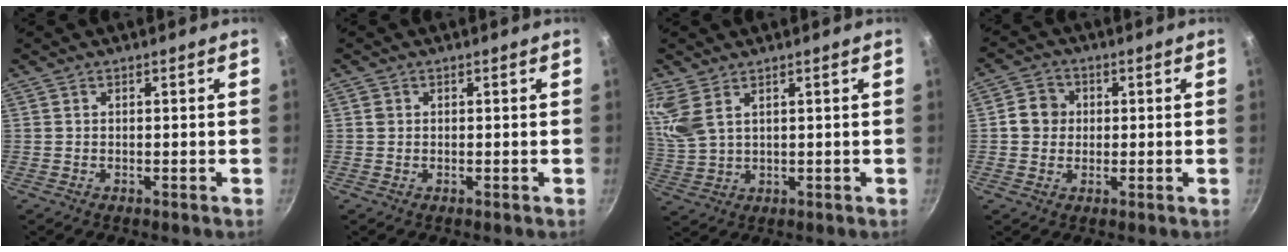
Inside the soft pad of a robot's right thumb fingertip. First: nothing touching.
{"total": 1.0, "force": [0.2, 0.9, 0.3], "torque": [-0.004, 0.004, 0.003]}
{"total": 7.3, "force": [4.2, 3.5, 4.7], "torque": [-0.101, -0.015, 0.096]}
{"total": 5.2, "force": [0.4, 4.8, 2.0], "torque": [-0.007, 0.007, -0.004]}